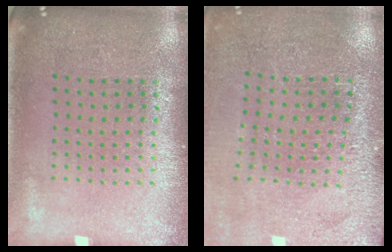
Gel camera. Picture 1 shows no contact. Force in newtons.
{"total": 2.8, "press": 2.8, "slide": 0.2}